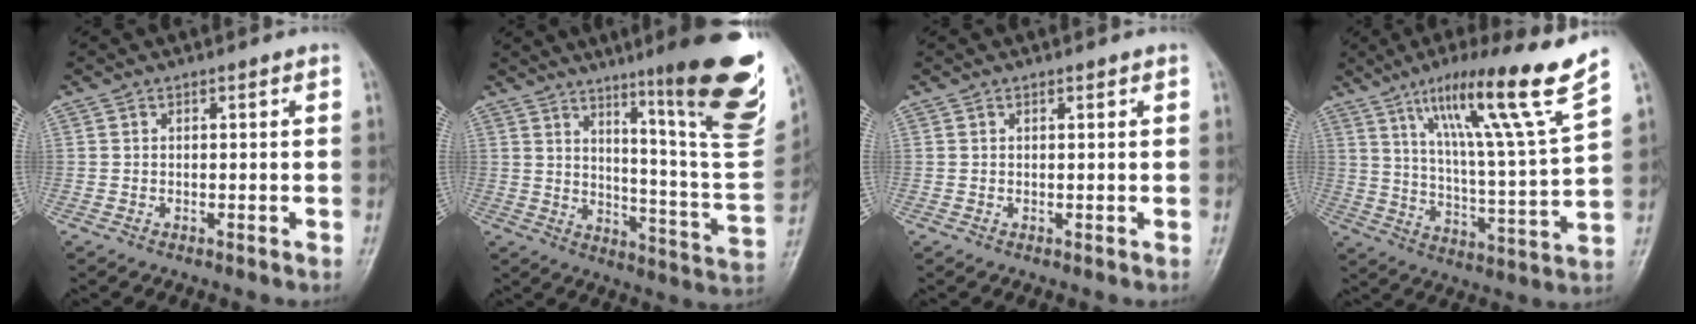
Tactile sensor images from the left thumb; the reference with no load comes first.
{"total": 23.5, "force": [13.6, 2.5, 19.0], "torque": [-0.229, -0.075, 0.201]}
{"total": 0.6, "force": [0.4, 0.2, 0.4], "torque": [-0.007, -0.002, 0.005]}
{"total": 19.3, "force": [12.4, -0.4, 14.9], "torque": [-0.220, -0.061, 0.197]}